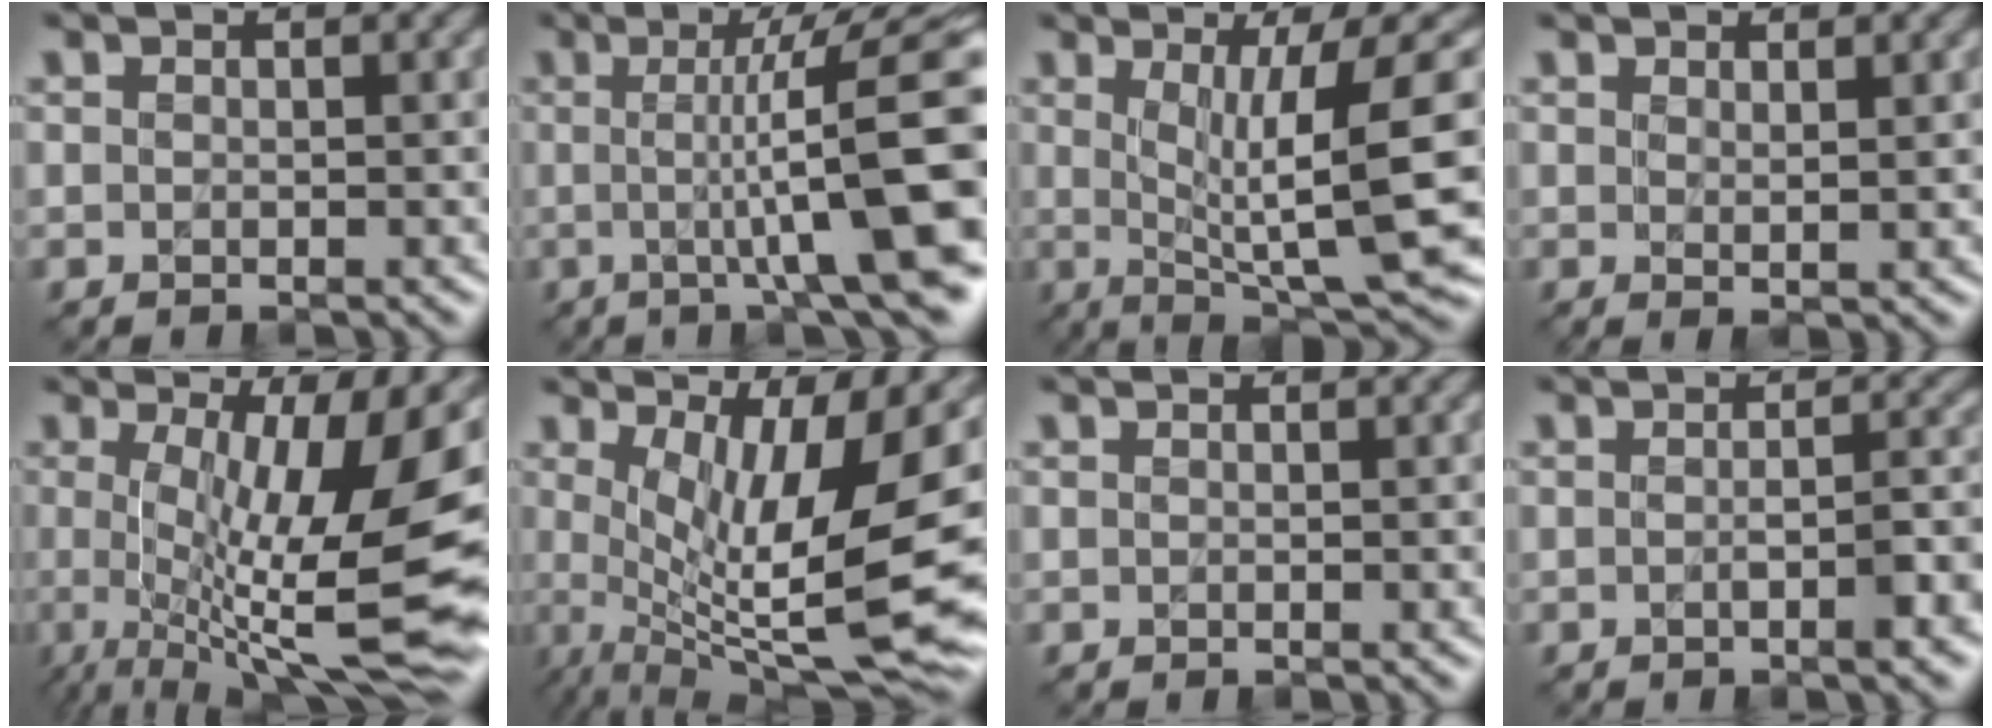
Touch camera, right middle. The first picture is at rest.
{"total": 13.8, "force": [-0.2, 3.0, 13.4], "torque": [-0.158, 0.013, -0.004]}
{"total": 10.3, "force": [1.1, 1.8, 10.1], "torque": [-0.148, -0.005, 0.022]}
{"total": 1.0, "force": [0.8, 0.0, 0.6], "torque": [-0.009, 0.001, 0.012]}
{"total": 15.0, "force": [-0.6, 3.9, 14.5], "torque": [-0.205, 0.001, -0.008]}
{"total": 13.7, "force": [0.7, 3.7, 13.2], "torque": [-0.200, -0.013, 0.018]}
{"total": 0.0}
{"total": 2.5, "force": [-1.0, 0.4, 2.3], "torque": [-0.038, 0.006, -0.020]}